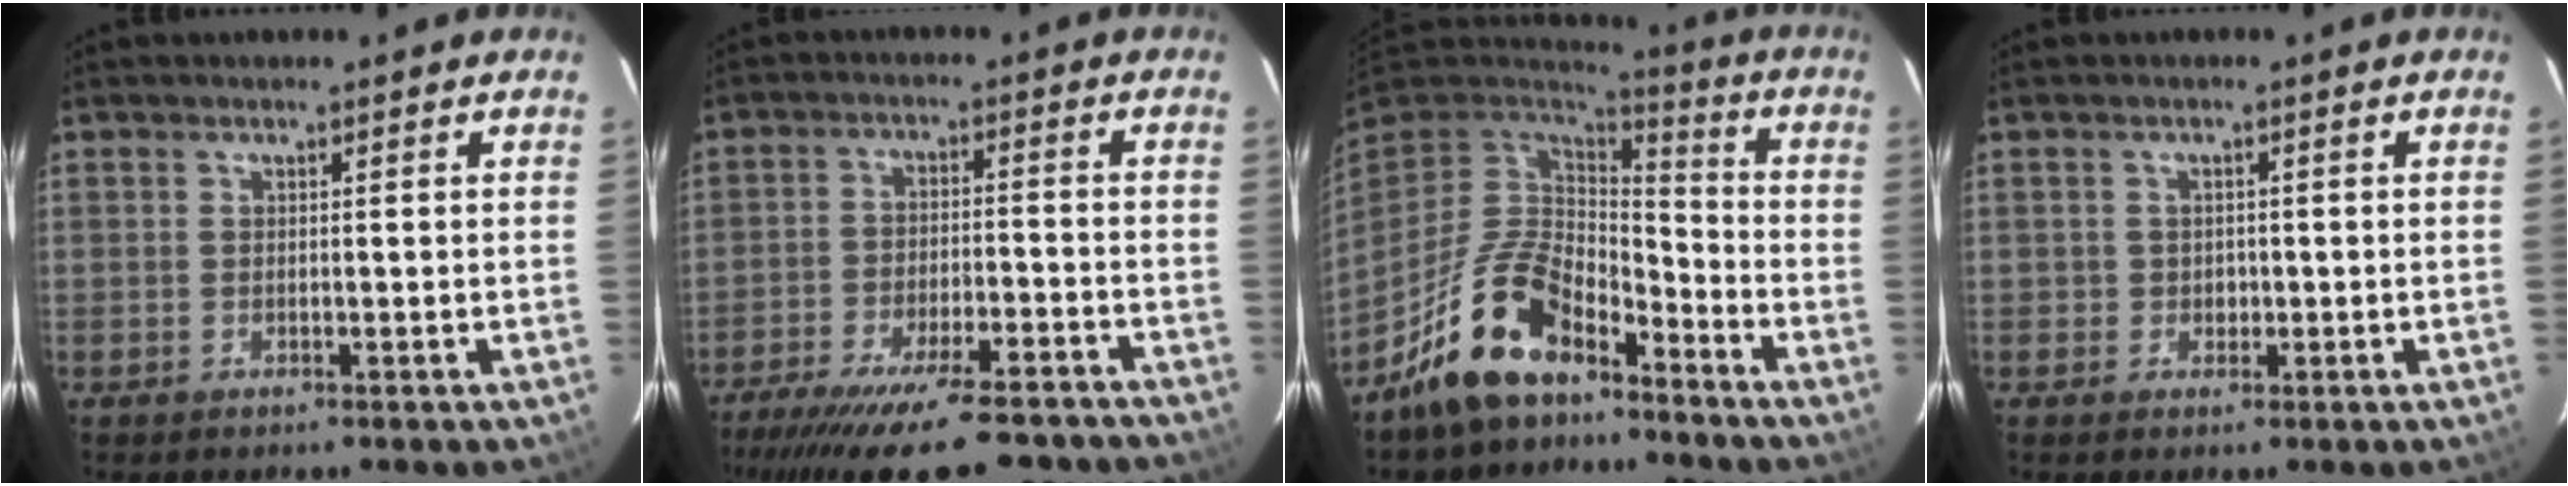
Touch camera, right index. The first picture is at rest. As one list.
[{"total": 21.2, "force": [-17.8, 5.0, 10.6], "torque": [-0.203, -0.035, -0.255]}, {"total": 15.0, "force": [-9.9, 7.0, 8.8], "torque": [-0.184, 0.004, -0.179]}, {"total": 1.8, "force": [-0.3, 1.8, 0.2], "torque": [-0.004, 0.004, -0.001]}]